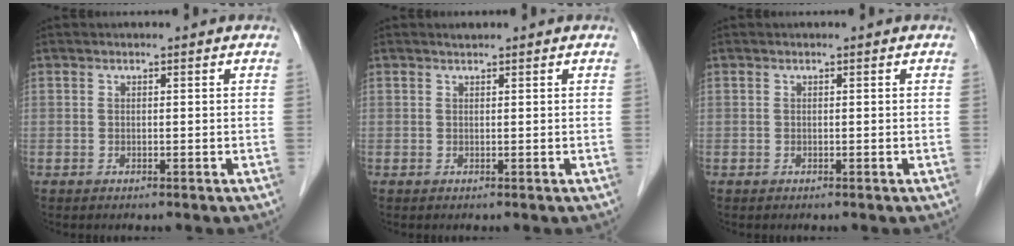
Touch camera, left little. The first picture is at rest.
{"total": 0.5, "force": [0.5, 0.0, 0.1], "torque": [-0.009, 0.003, 0.011]}
{"total": 0.0}